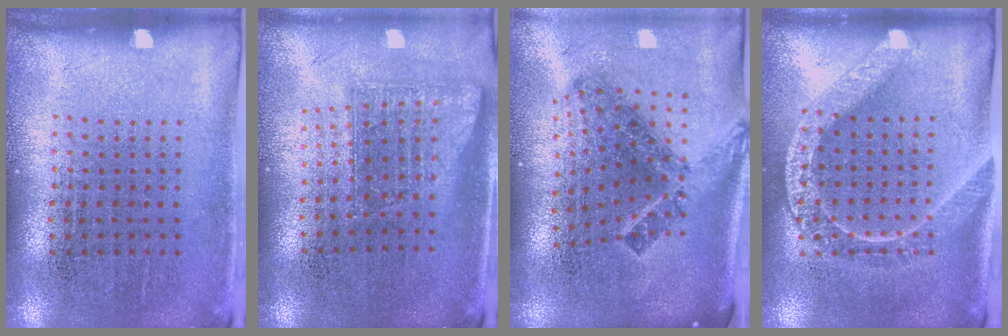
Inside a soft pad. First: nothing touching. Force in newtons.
{"total": 1.7, "press": 1.2, "slide": 1.1}
{"total": 2.0, "press": 1.4, "slide": 1.4}
{"total": 1.9, "press": 1.7, "slide": 0.9}